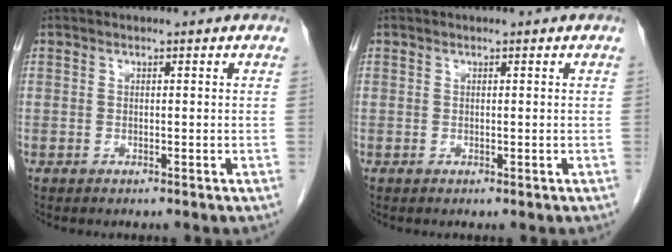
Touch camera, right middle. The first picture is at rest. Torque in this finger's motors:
{"motor_torque": [0.00, 0.00, 0.00, 0.00]}